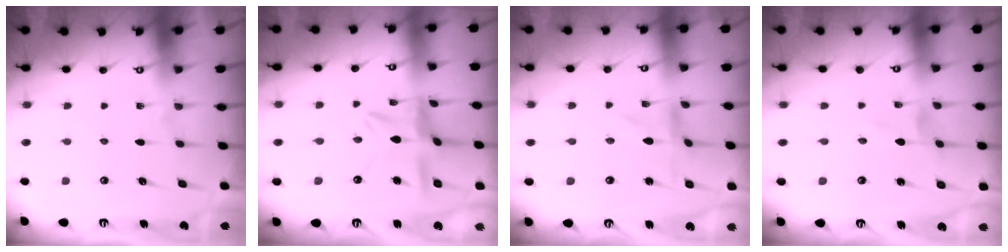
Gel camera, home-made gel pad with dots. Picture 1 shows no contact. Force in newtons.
{"total": 9.6, "press": 9.5, "slide": 0.9}
{"total": 0.0}
{"total": 0.0}